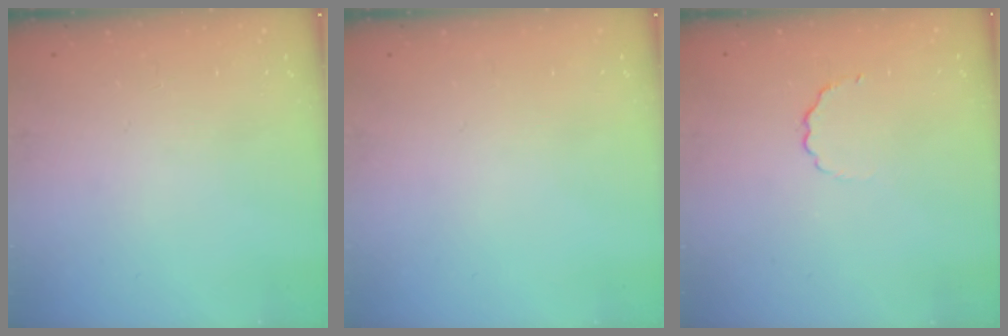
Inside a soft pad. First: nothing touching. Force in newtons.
{"total": 0.0}
{"total": 2.7, "press": 2.5, "slide": 0.9}